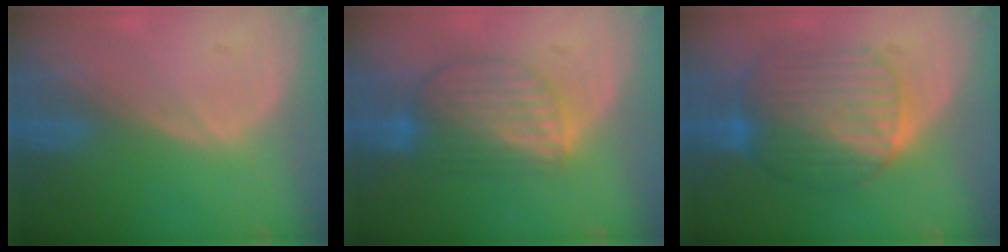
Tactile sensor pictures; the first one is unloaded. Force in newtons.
{"total": 7.7, "press": 7.1, "slide": 3.0}
{"total": 10.3, "press": 10.3, "slide": 0.8}